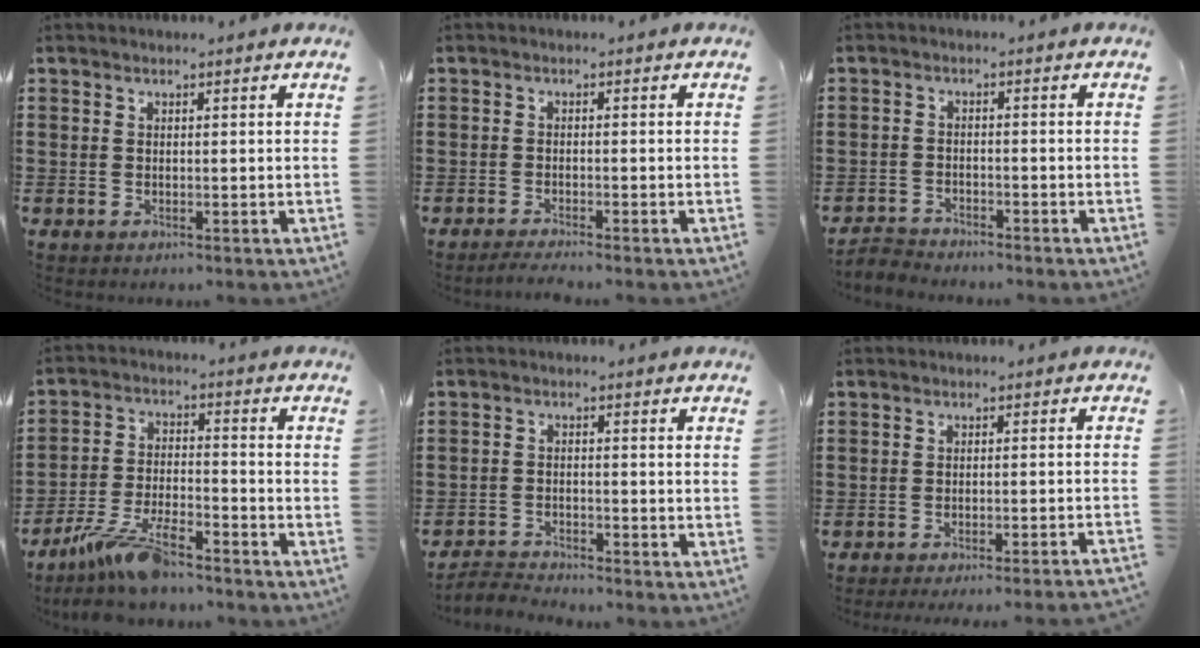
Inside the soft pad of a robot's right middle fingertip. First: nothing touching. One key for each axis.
{"total": 1.4, "fx": -1.3, "fy": -0.2, "fz": 0.6, "tx": -0.011, "ty": -0.004, "tz": -0.022}
{"total": 2.7, "fx": -2.7, "fy": 0.2, "fz": -0.1, "tx": -0.014, "ty": -0.005, "tz": -0.060}
{"total": 9.3, "fx": -7.8, "fy": 1.7, "fz": 4.8, "tx": -0.107, "ty": 0.005, "tz": -0.151}
{"total": 3.0, "fx": -2.9, "fy": 0.3, "fz": 0.2, "tx": -0.018, "ty": -0.002, "tz": -0.065}
{"total": 2.6, "fx": -2.5, "fy": -0.5, "fz": 0.8, "tx": -0.015, "ty": 0.000, "tz": -0.050}